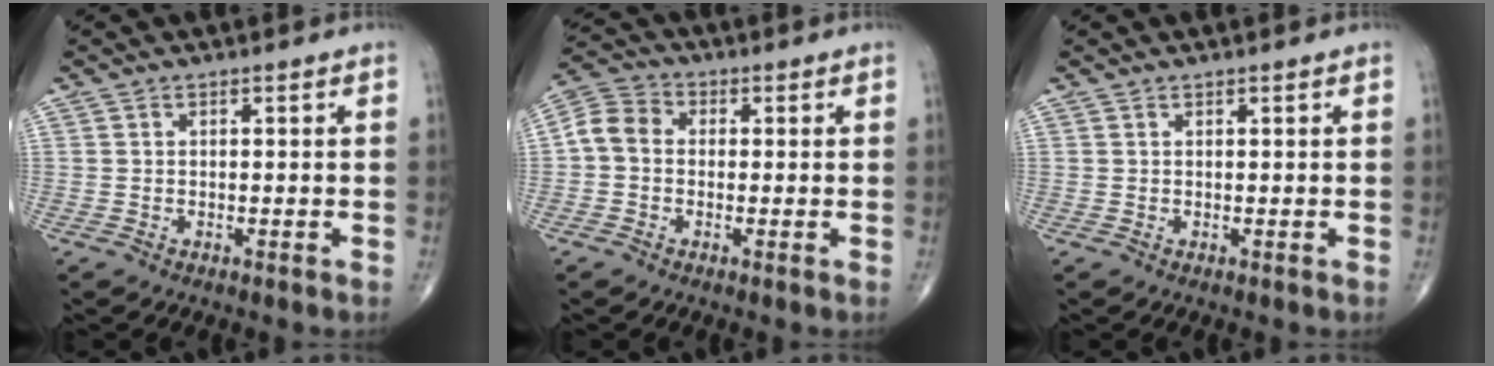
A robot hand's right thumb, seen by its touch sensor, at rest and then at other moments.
{"total": 6.3, "force": [-0.2, 5.1, 3.6], "torque": [-0.059, 0.022, -0.019]}
{"total": 0.0}